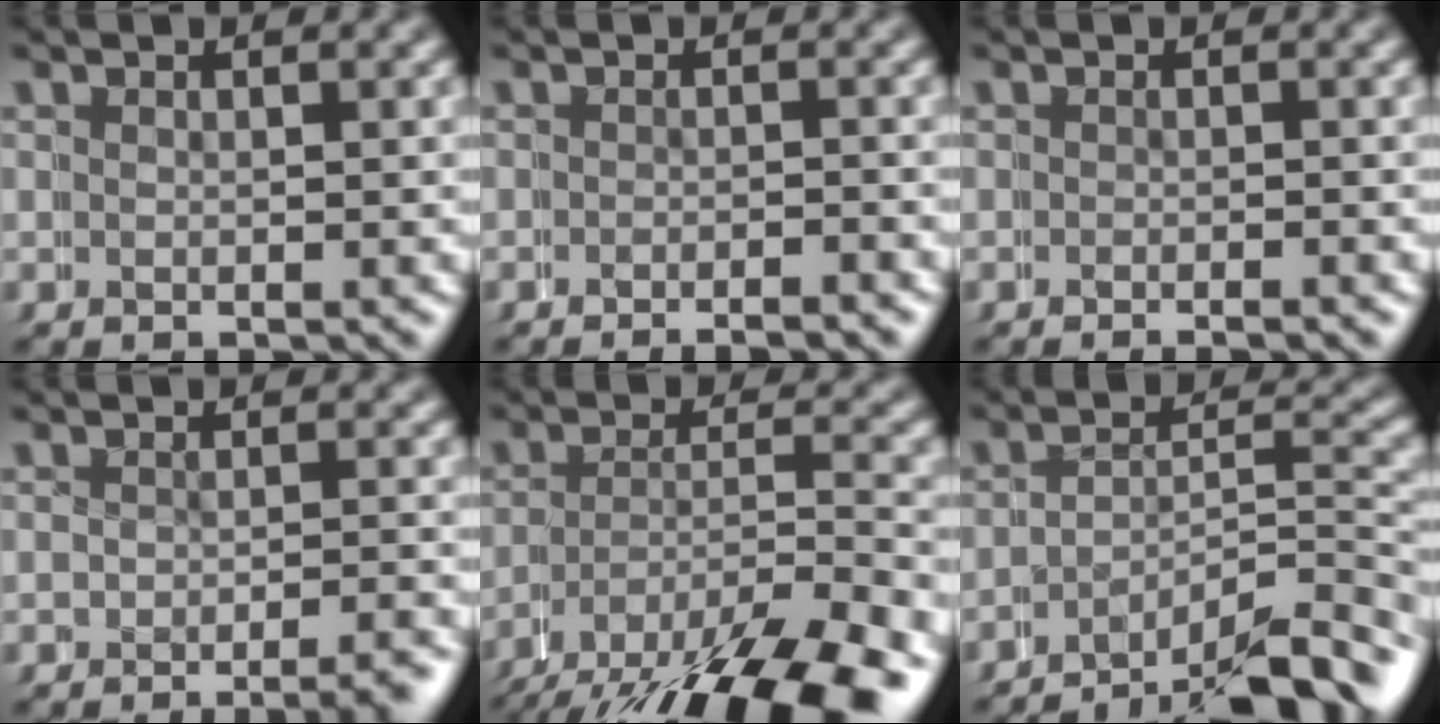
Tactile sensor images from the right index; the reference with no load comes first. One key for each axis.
{"total": 2.2, "fx": -2.1, "fy": 0.2, "fz": 0.5, "tx": -0.006, "ty": 0.000, "tz": -0.040}
{"total": 1.3, "fx": -1.1, "fy": 0.3, "fz": 0.6, "tx": -0.008, "ty": 0.000, "tz": -0.023}
{"total": 2.7, "fx": -2.5, "fy": 0.4, "fz": 0.8, "tx": -0.008, "ty": -0.004, "tz": -0.044}
{"total": 7.2, "fx": -4.4, "fy": 2.6, "fz": 5.1, "tx": -0.082, "ty": -0.025, "tz": -0.063}
{"total": 8.1, "fx": -6.6, "fy": 2.4, "fz": 4.0, "tx": -0.042, "ty": -0.020, "tz": -0.102}